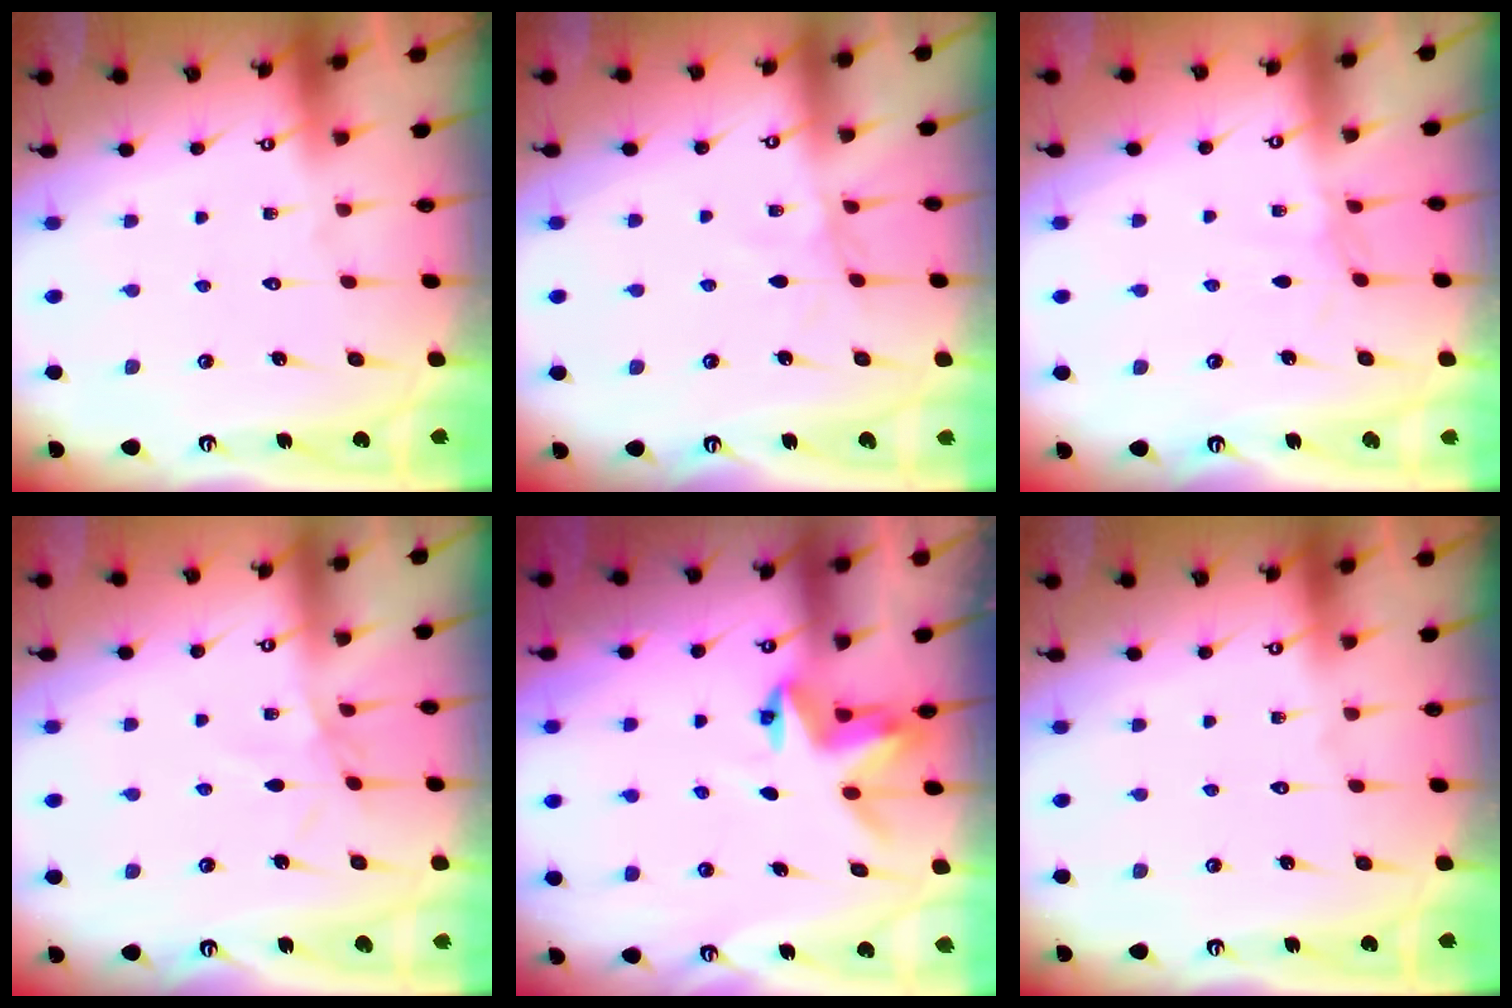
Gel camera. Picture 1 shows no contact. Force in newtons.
{"total": 2.7, "press": 2.7, "slide": 0.4}
{"total": 1.9, "press": 1.9, "slide": 0.5}
{"total": 2.9, "press": 2.9, "slide": 0.5}
{"total": 3.8, "press": 3.8, "slide": 0.5}
{"total": 0.0}